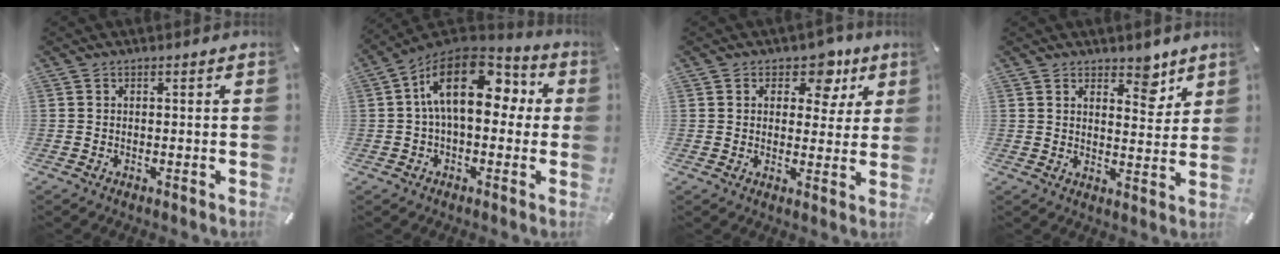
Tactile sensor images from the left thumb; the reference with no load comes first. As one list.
[{"total": 17.9, "force": [4.1, 10.0, 14.2], "torque": [-0.234, -0.014, 0.066]}, {"total": 8.2, "force": [4.3, 5.4, 4.4], "torque": [-0.042, -0.022, 0.066]}, {"total": 6.8, "force": [5.1, 3.6, 2.7], "torque": [-0.008, -0.038, 0.083]}]